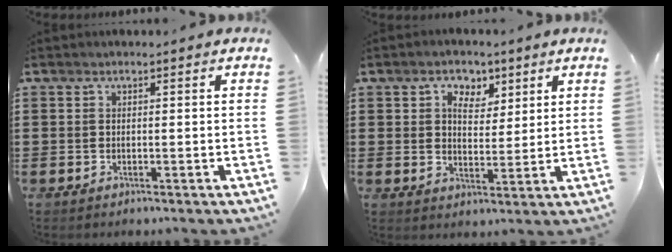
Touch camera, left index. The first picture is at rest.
{"total": 4.7, "force": [2.7, 3.3, 2.0], "torque": [-0.031, 0.006, 0.042]}